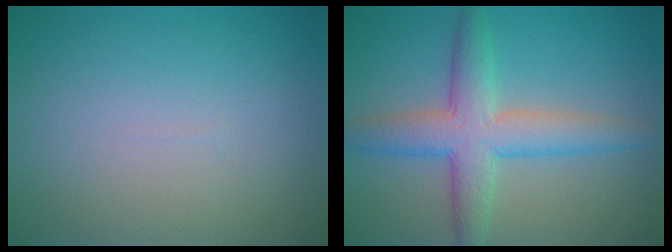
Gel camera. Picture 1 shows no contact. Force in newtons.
{"total": 5.7, "press": 5.7, "slide": 0.2}